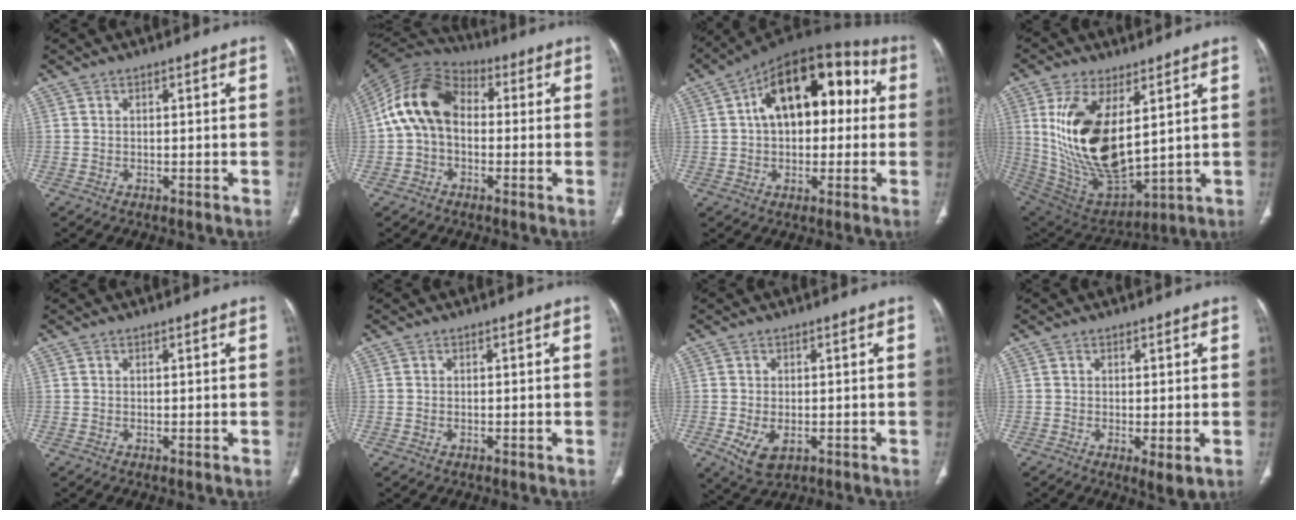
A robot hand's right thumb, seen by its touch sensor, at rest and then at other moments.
{"total": 13.2, "force": [0.1, 9.3, 9.3], "torque": [-0.169, 0.035, -0.015]}
{"total": 19.6, "force": [3.7, 11.4, 15.6], "torque": [-0.201, 0.043, 0.046]}
{"total": 20.5, "force": [5.0, 9.8, 17.3], "torque": [-0.326, -0.032, 0.117]}
{"total": 0.0}
{"total": 0.5, "force": [-0.2, 0.4, 0.4], "torque": [-0.013, 0.002, -0.001]}
{"total": 5.7, "force": [-1.7, 3.3, 4.3], "torque": [-0.081, -0.008, -0.019]}
{"total": 3.2, "force": [-0.7, 1.0, 3.0], "torque": [-0.053, -0.013, -0.010]}